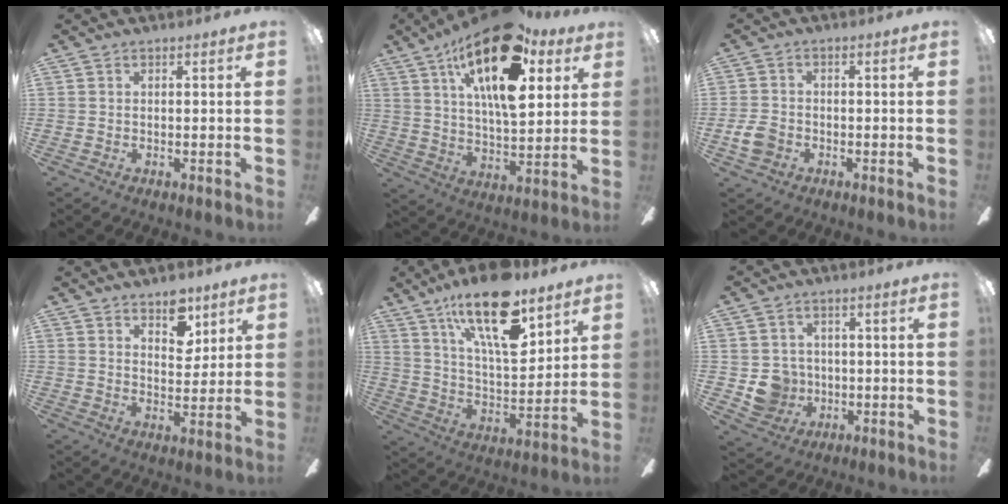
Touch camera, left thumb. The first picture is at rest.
{"total": 23.0, "force": [12.0, 9.4, 17.2], "torque": [-0.283, -0.046, 0.193]}
{"total": 5.1, "force": [-2.0, 3.8, 2.6], "torque": [-0.066, 0.007, -0.040]}
{"total": 7.3, "force": [5.2, 3.8, 3.3], "torque": [-0.023, -0.027, 0.087]}
{"total": 21.9, "force": [13.8, 8.1, 14.9], "torque": [-0.259, -0.071, 0.230]}
{"total": 7.3, "force": [-0.4, 7.2, 1.5], "torque": [-0.049, 0.002, 0.001]}